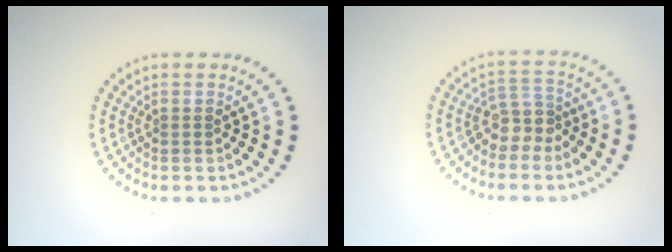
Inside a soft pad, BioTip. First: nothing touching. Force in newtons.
{"total": 2.6, "press": 2.0, "slide": 1.5}